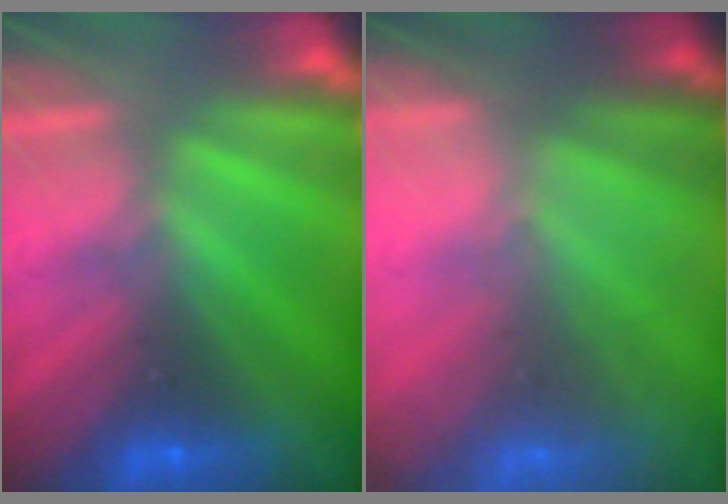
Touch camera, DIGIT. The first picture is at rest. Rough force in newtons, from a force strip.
{"total": 7.4}